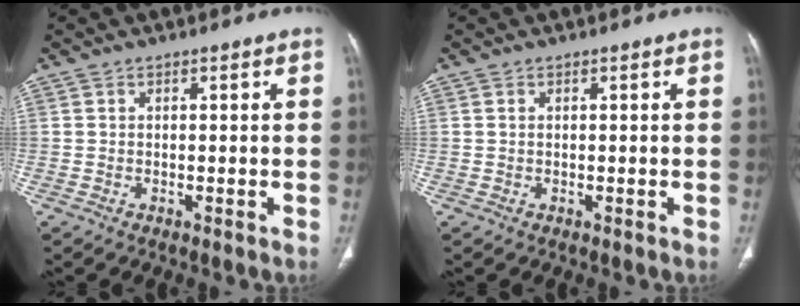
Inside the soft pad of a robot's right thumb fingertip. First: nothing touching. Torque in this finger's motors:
{"motor_torque": [0.23, -0.01, -0.04, -0.52, 0.03]}